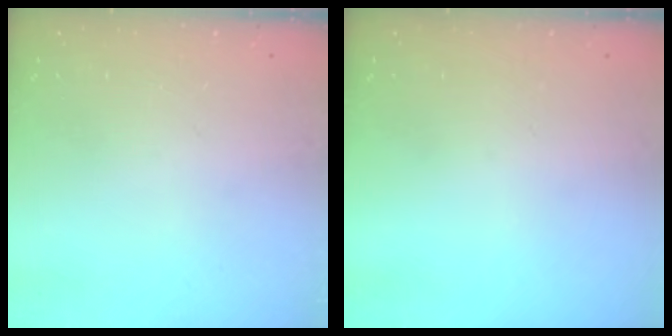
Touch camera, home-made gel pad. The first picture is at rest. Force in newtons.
{"total": 0.0}